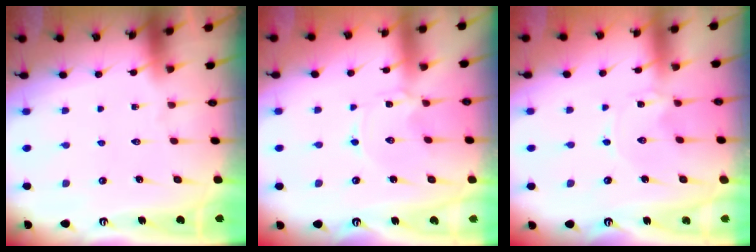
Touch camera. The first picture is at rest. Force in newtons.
{"total": 0.0}
{"total": 0.0}